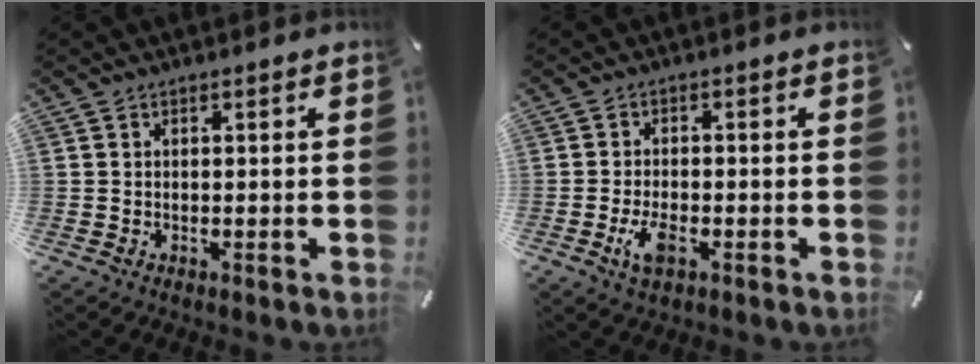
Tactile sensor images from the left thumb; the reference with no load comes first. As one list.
[{"total": 4.8, "force": [-1.9, 2.2, 3.8], "torque": [-0.087, 0.001, -0.038]}]